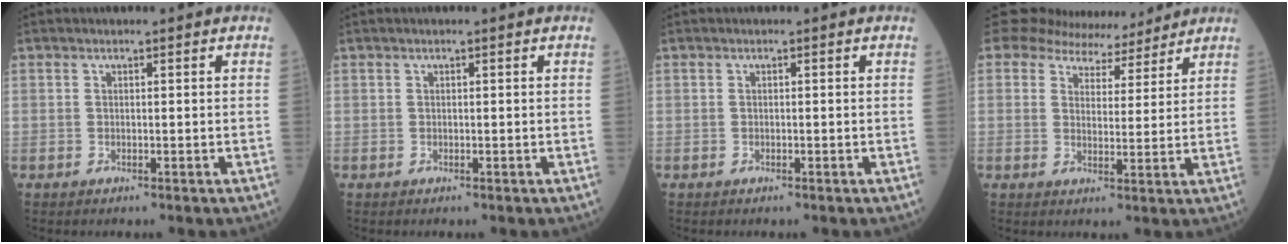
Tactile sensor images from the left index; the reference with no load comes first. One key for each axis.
{"total": 0.0}
{"total": 0.0}
{"total": 8.7, "fx": 8.2, "fy": 3.0, "fz": 0.3, "tx": 0.003, "ty": 0.004, "tz": 0.109}